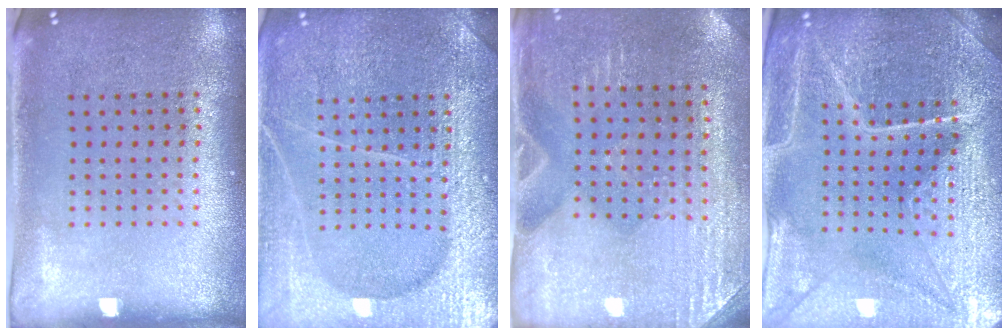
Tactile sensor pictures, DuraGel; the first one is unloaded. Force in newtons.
{"total": 6.6, "press": 6.6, "slide": 0.8}
{"total": 3.0, "press": 2.9, "slide": 0.6}
{"total": 5.1, "press": 4.8, "slide": 1.7}